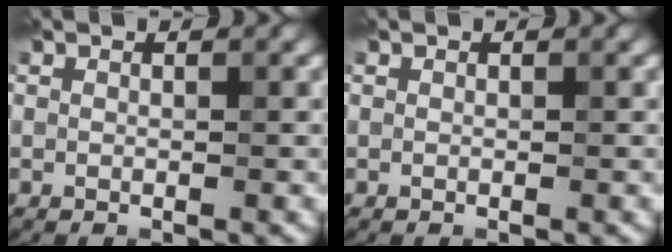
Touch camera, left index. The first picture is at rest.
{"total": 0.0}